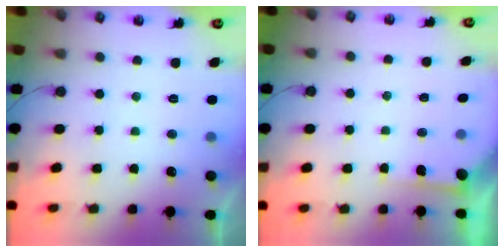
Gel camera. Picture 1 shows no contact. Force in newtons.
{"total": 1.6, "press": 1.6, "slide": 0.2}